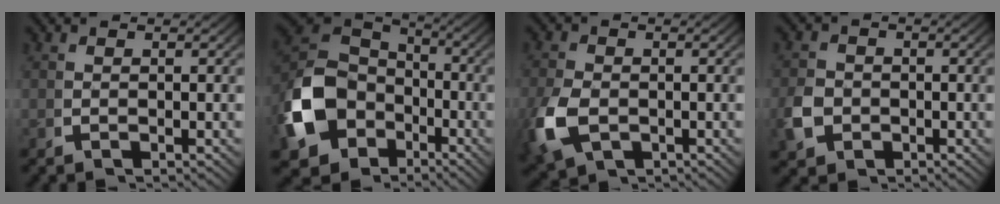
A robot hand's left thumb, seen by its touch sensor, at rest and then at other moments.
{"total": 12.9, "force": [-2.7, 9.9, 7.8], "torque": [-0.184, -0.039, -0.031]}
{"total": 5.9, "force": [-1.9, 4.2, 3.6], "torque": [-0.111, -0.026, -0.019]}
{"total": 3.9, "force": [-1.3, 3.2, 1.8], "torque": [-0.053, -0.014, -0.018]}